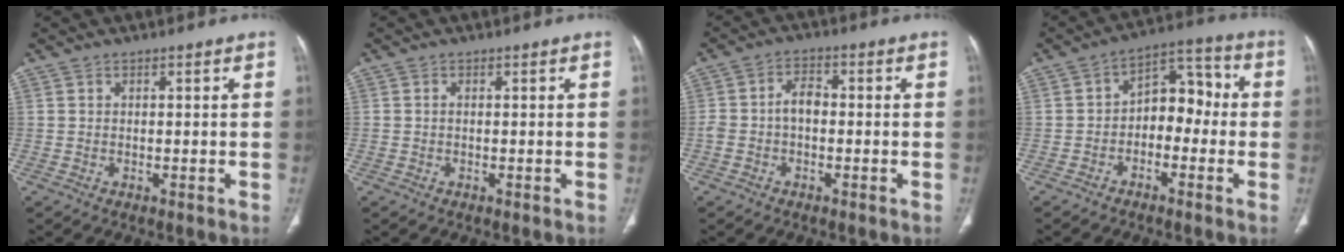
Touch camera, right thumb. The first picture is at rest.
{"total": 0.6, "force": [-0.1, 0.4, 0.4], "torque": [-0.008, 0.001, -0.002]}
{"total": 4.7, "force": [-0.8, 3.0, 3.6], "torque": [-0.065, 0.022, -0.019]}
{"total": 9.0, "force": [-1.5, 6.2, 6.4], "torque": [-0.055, 0.047, -0.041]}